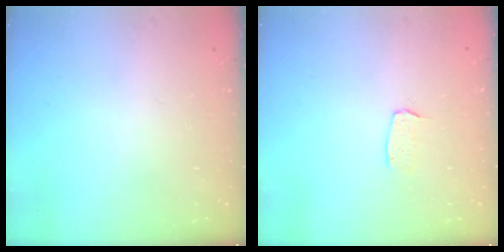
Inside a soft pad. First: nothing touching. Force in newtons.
{"total": 2.9, "press": 2.9, "slide": 0.2}